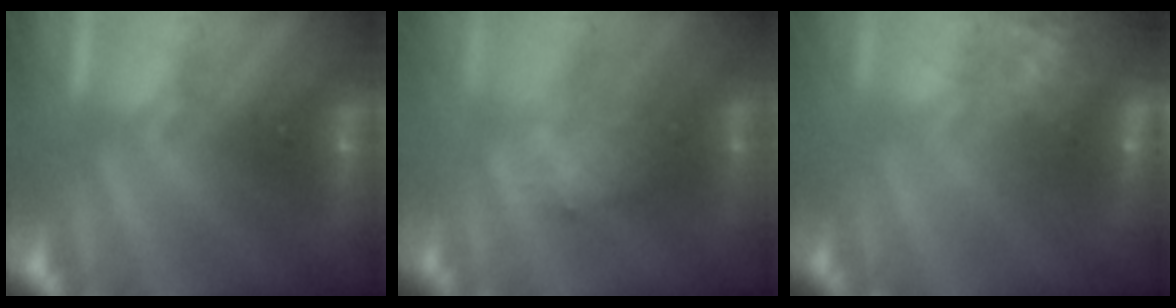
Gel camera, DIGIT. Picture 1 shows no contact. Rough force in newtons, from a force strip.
{"total": 2.6}
{"total": 7.0}